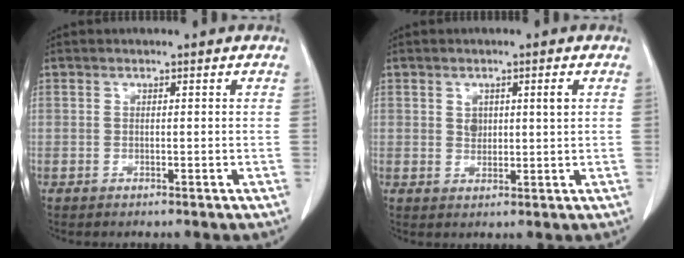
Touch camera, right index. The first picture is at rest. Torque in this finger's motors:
{"motor_torque": [0.12, 0.02, 0.04, 0.00]}